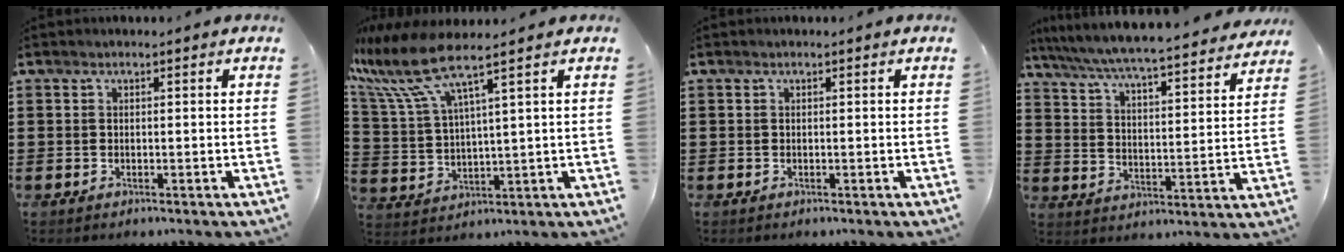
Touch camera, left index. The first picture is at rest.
{"total": 8.7, "force": [6.3, 1.2, 5.9], "torque": [-0.154, -0.034, 0.103]}
{"total": 0.0}
{"total": 5.3, "force": [5.1, -0.4, 1.5], "torque": [-0.055, -0.043, 0.079]}